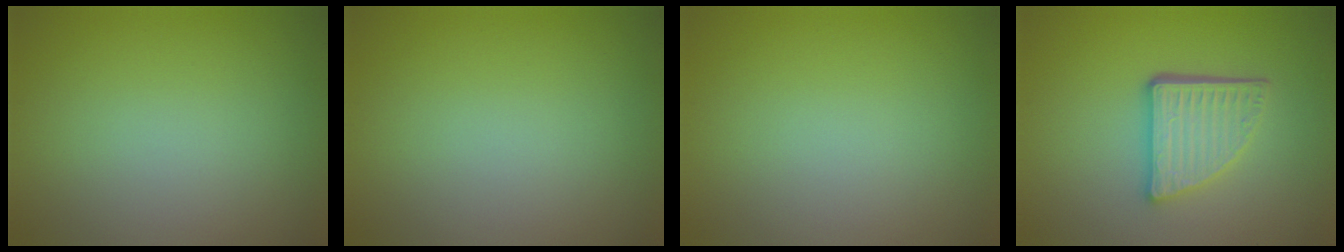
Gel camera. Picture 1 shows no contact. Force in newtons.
{"total": 0.0}
{"total": 0.0}
{"total": 4.6, "press": 3.4, "slide": 3.1}